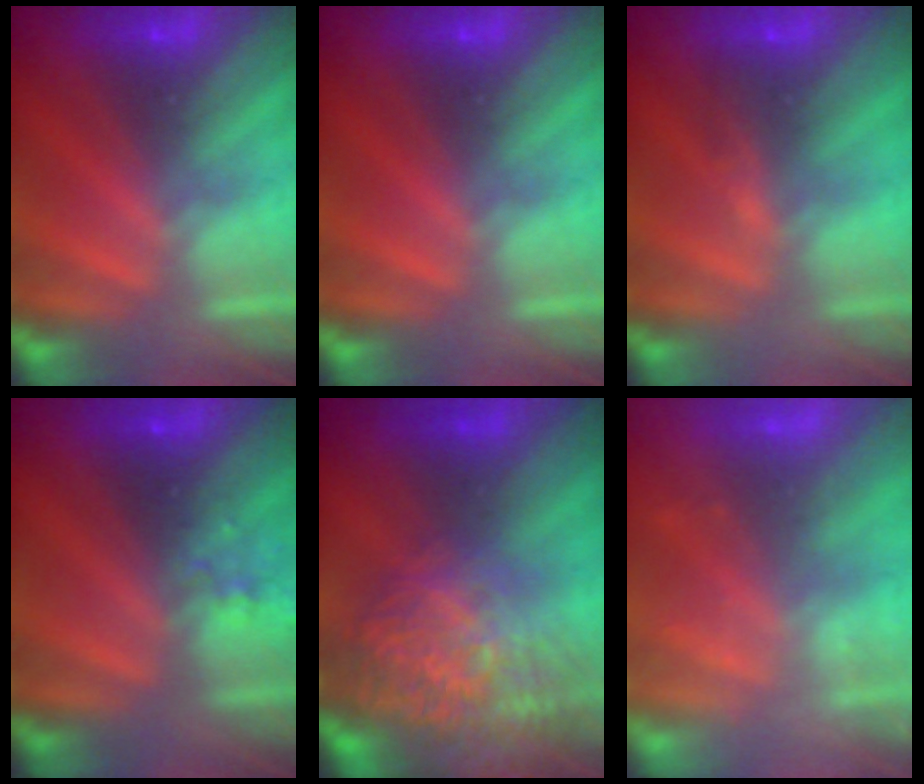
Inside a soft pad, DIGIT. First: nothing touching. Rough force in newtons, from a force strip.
{"total": 0.0}
{"total": 2.6}
{"total": 2.3}
{"total": 7.6}
{"total": 2.4}